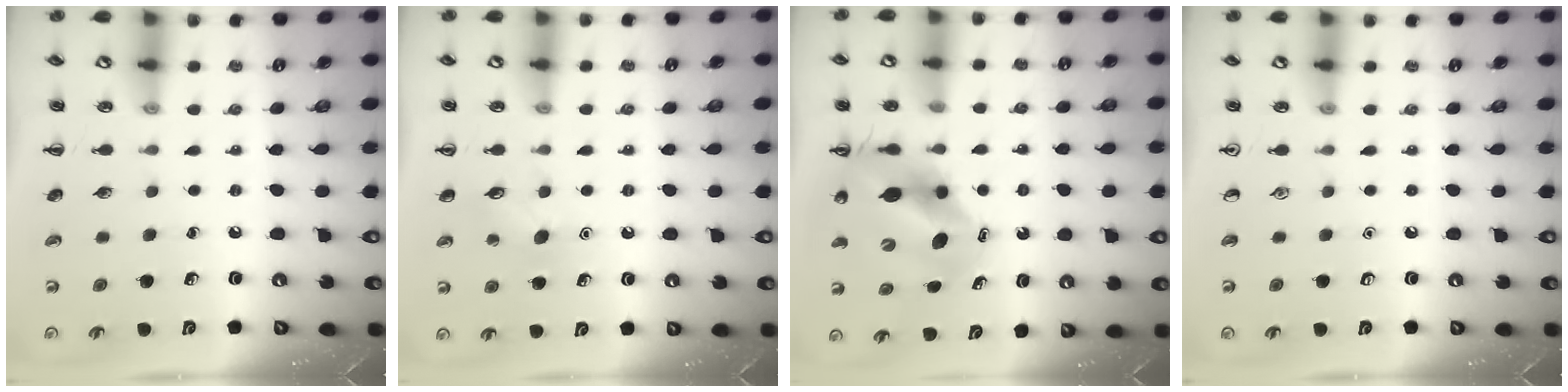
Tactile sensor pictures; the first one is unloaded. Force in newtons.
{"total": 5.9, "press": 5.7, "slide": 1.3}
{"total": 11.1, "press": 10.6, "slide": 3.0}
{"total": 0.0}